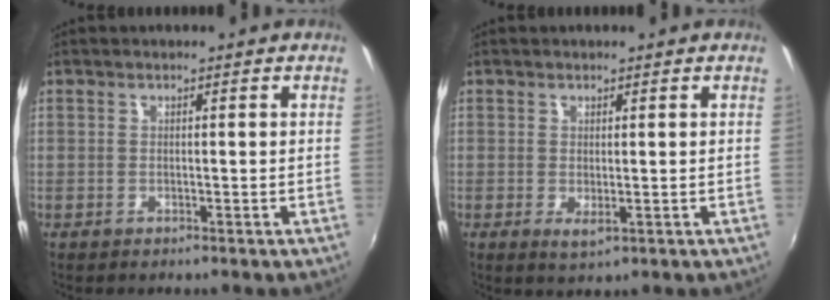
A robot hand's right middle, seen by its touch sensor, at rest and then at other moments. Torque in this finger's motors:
{"motor_torque": [-0.79, -0.59, -0.17, -0.03]}